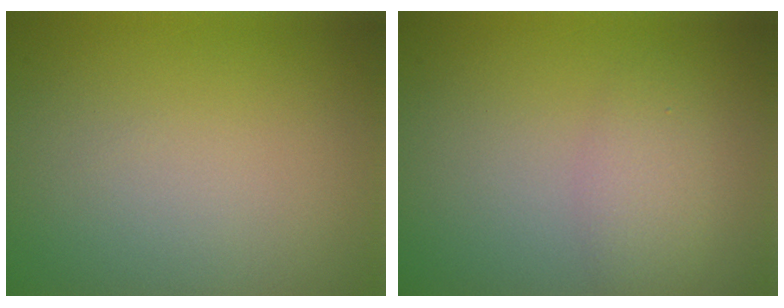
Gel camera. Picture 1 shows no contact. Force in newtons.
{"total": 2.2, "press": 2.2, "slide": 0.1}